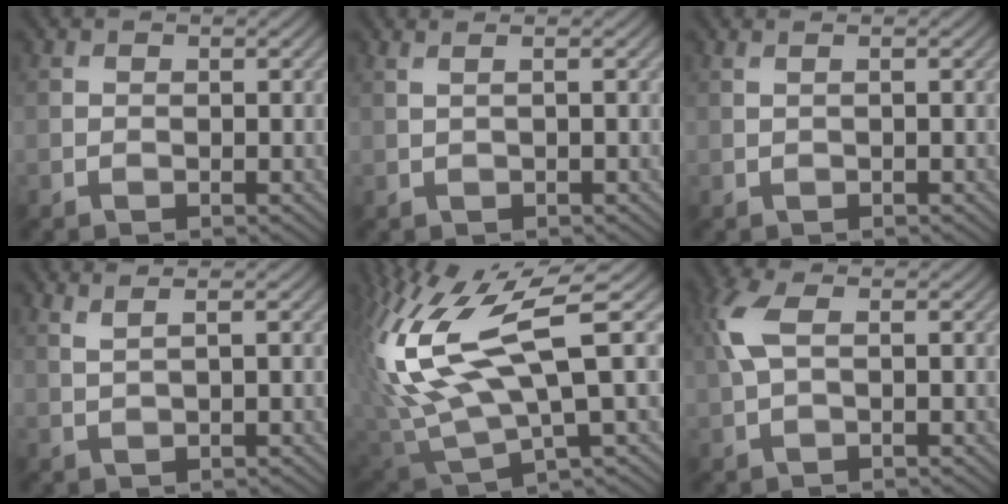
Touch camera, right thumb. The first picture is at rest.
{"total": 1.6, "force": [0.5, 0.4, 1.4], "torque": [-0.018, 0.006, -0.007]}
{"total": 1.0, "force": [0.1, 0.3, 0.9], "torque": [-0.012, 0.005, -0.007]}
{"total": 2.5, "force": [1.3, 0.6, 2.1], "torque": [-0.032, 0.011, 0.015]}
{"total": 16.1, "force": [3.2, 6.3, 14.5], "torque": [-0.345, 0.009, 0.065]}
{"total": 4.6, "force": [0.9, 1.9, 4.1], "torque": [-0.112, 0.014, 0.015]}